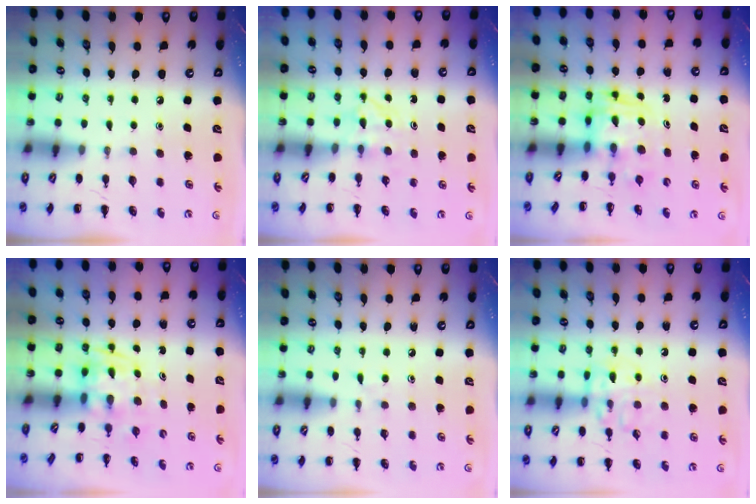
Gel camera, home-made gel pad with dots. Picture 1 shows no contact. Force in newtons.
{"total": 3.3, "press": 3.1, "slide": 1.2}
{"total": 2.7, "press": 2.7, "slide": 0.2}
{"total": 3.2, "press": 3.2, "slide": 0.3}
{"total": 3.0, "press": 2.6, "slide": 1.4}
{"total": 11.3, "press": 11.2, "slide": 0.9}